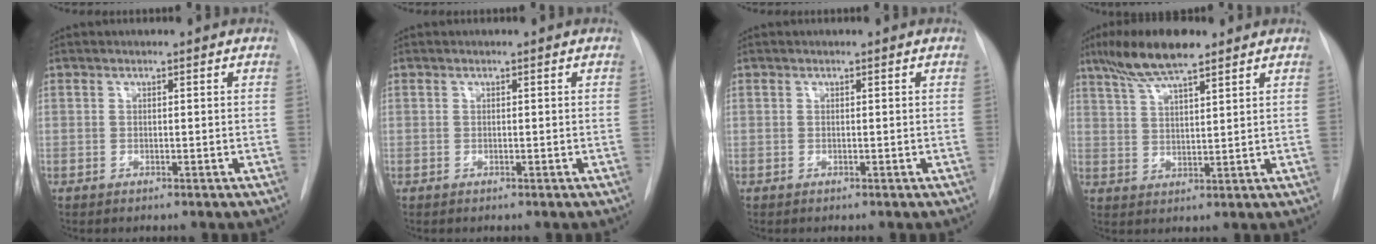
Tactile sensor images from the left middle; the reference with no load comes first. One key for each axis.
{"total": 0.0}
{"total": 0.0}
{"total": 9.5, "fx": 7.0, "fy": 1.4, "fz": 6.2, "tx": -0.123, "ty": 0.013, "tz": 0.127}